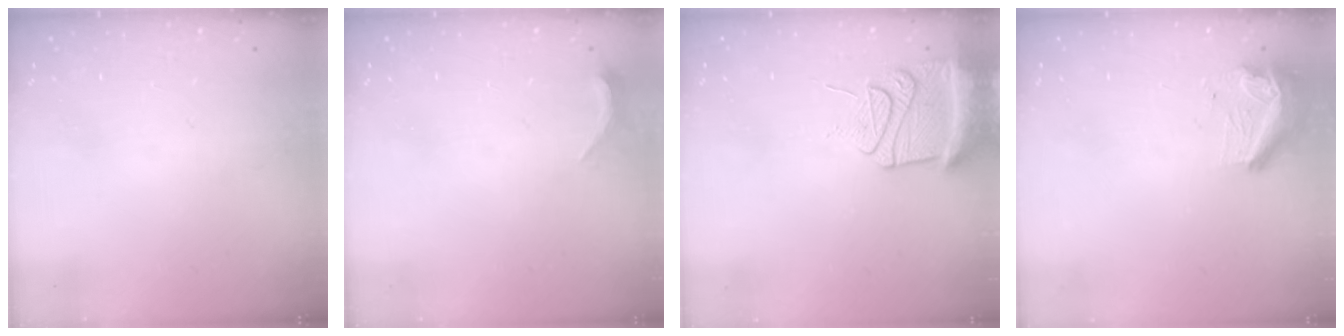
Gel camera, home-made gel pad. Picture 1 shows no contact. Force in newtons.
{"total": 3.5, "press": 3.4, "slide": 0.7}
{"total": 12.9, "press": 12.8, "slide": 1.5}
{"total": 9.3, "press": 9.2, "slide": 1.6}